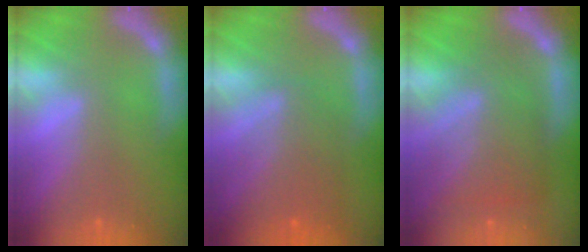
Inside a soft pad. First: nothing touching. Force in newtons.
{"total": 5.5}
{"total": 8.1}